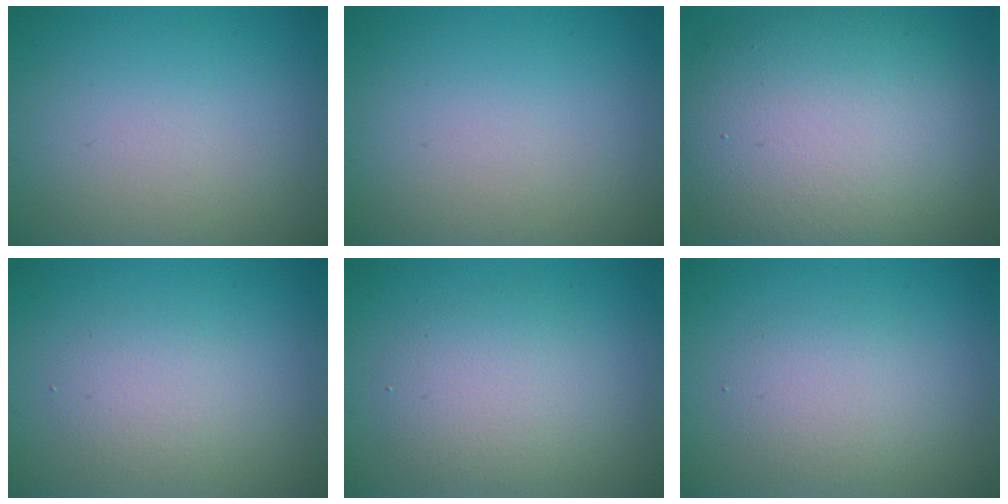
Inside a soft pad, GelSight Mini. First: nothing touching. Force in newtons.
{"total": 0.0}
{"total": 12.9, "press": 12.9, "slide": 0.4}
{"total": 2.1, "press": 2.1, "slide": 0.1}
{"total": 3.6, "press": 3.6, "slide": 0.2}
{"total": 2.5, "press": 2.5, "slide": 0.1}